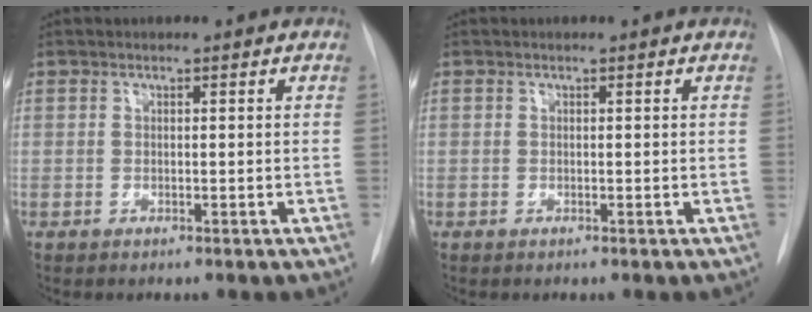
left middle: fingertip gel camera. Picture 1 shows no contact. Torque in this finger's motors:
{"motor_torque": [-0.01, 0.00, 0.00, 0.00]}